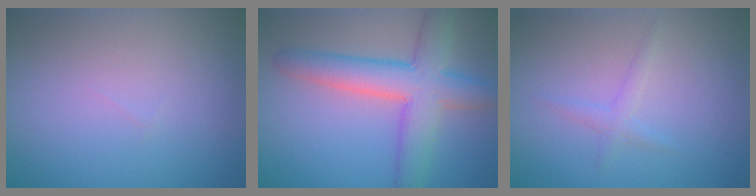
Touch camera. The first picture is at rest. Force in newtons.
{"total": 7.0, "press": 7.0, "slide": 0.4}
{"total": 1.2, "press": 1.2, "slide": 0.0}